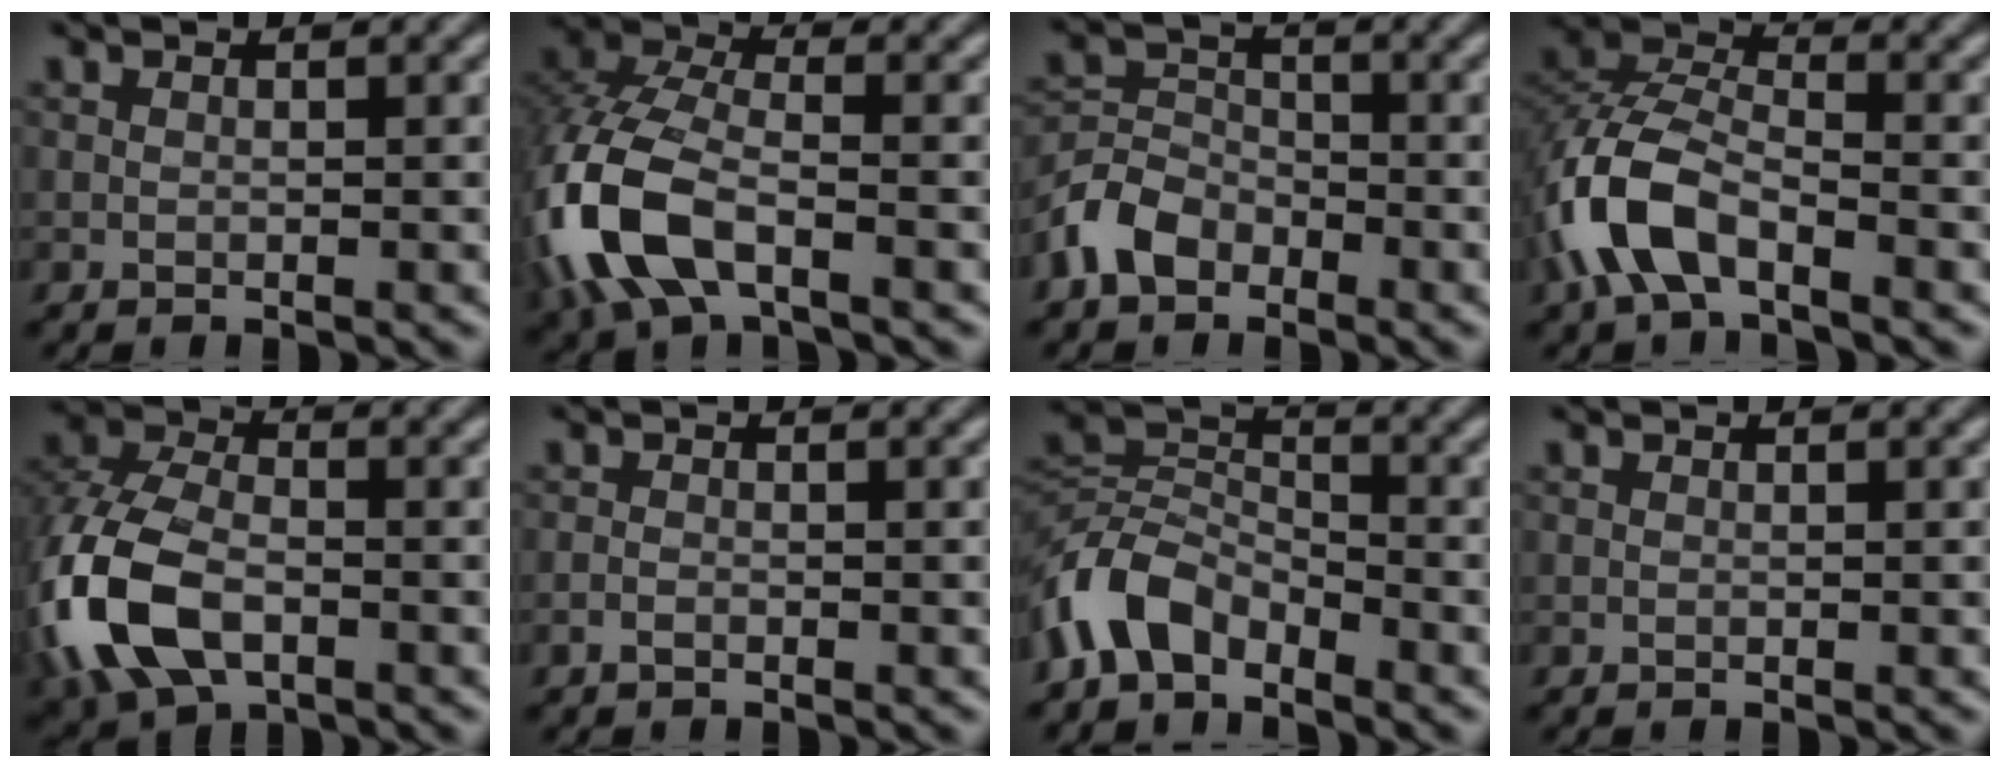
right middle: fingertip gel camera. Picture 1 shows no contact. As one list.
[{"total": 10.0, "force": [-4.2, 5.1, 7.5], "torque": [-0.188, -0.005, -0.095]}, {"total": 4.0, "force": [-2.7, 2.6, 1.5], "torque": [-0.033, 0.004, -0.063]}, {"total": 6.9, "force": [-3.5, 3.4, 5.0], "torque": [-0.105, 0.004, -0.079]}, {"total": 10.2, "force": [-3.4, 6.4, 7.1], "torque": [-0.182, -0.015, -0.076]}, {"total": 0.7, "force": [-0.5, 0.3, 0.4], "torque": [-0.008, 0.000, -0.011]}, {"total": 5.4, "force": [-3.7, 2.9, 2.7], "torque": [-0.056, 0.004, -0.086]}, {"total": 0.0}]